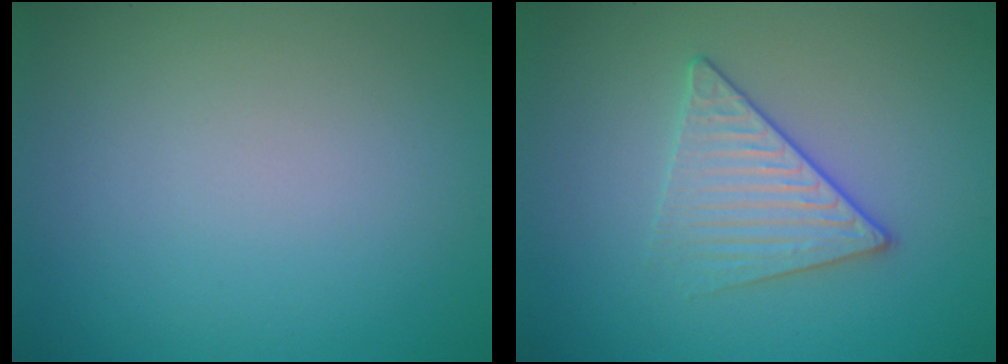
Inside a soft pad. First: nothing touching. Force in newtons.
{"total": 2.7, "press": 2.4, "slide": 1.2}